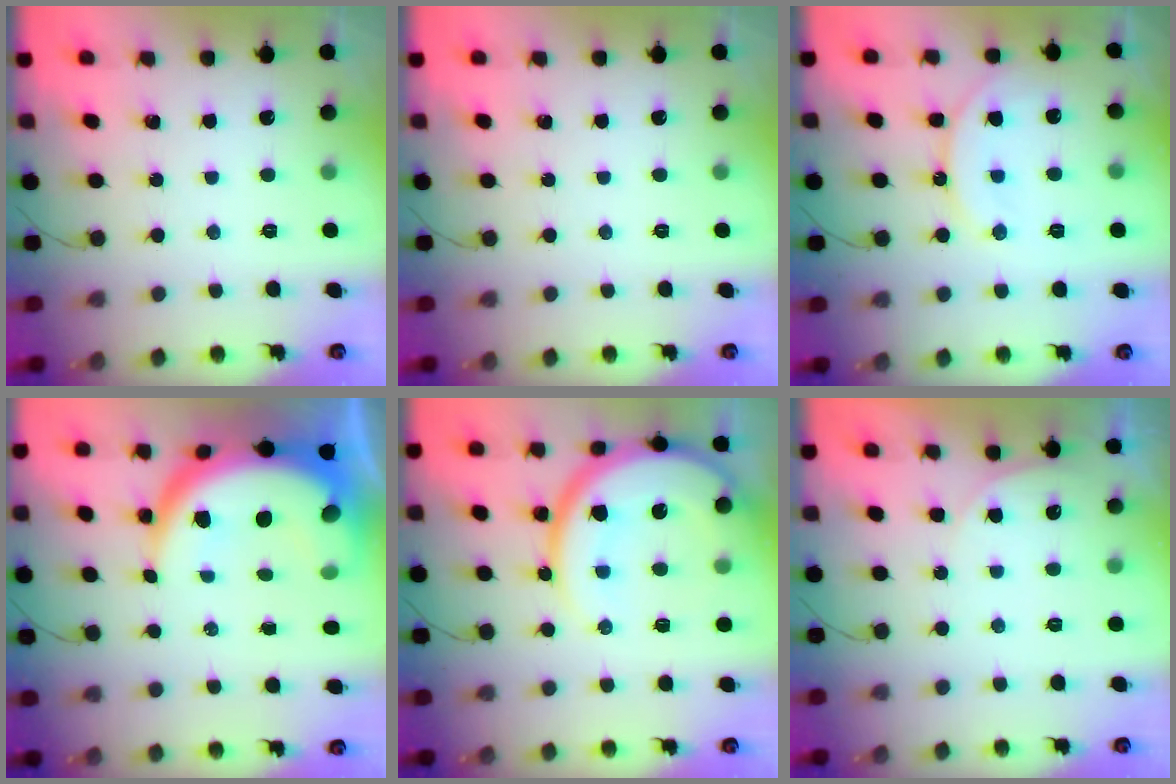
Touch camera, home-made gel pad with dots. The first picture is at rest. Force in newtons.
{"total": 0.0}
{"total": 13.2, "press": 13.1, "slide": 1.3}
{"total": 14.2, "press": 14.2, "slide": 1.3}
{"total": 17.2, "press": 17.1, "slide": 1.4}
{"total": 3.6, "press": 3.6, "slide": 0.5}